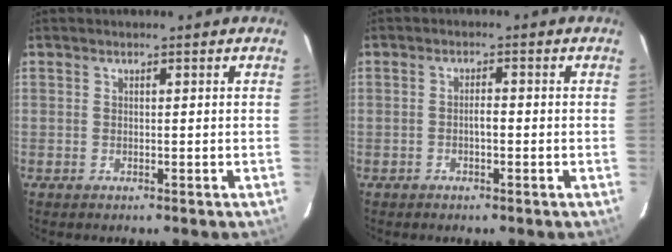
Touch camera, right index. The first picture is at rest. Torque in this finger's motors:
{"motor_torque": [0.68, 0.54, 0.02, 0.03]}